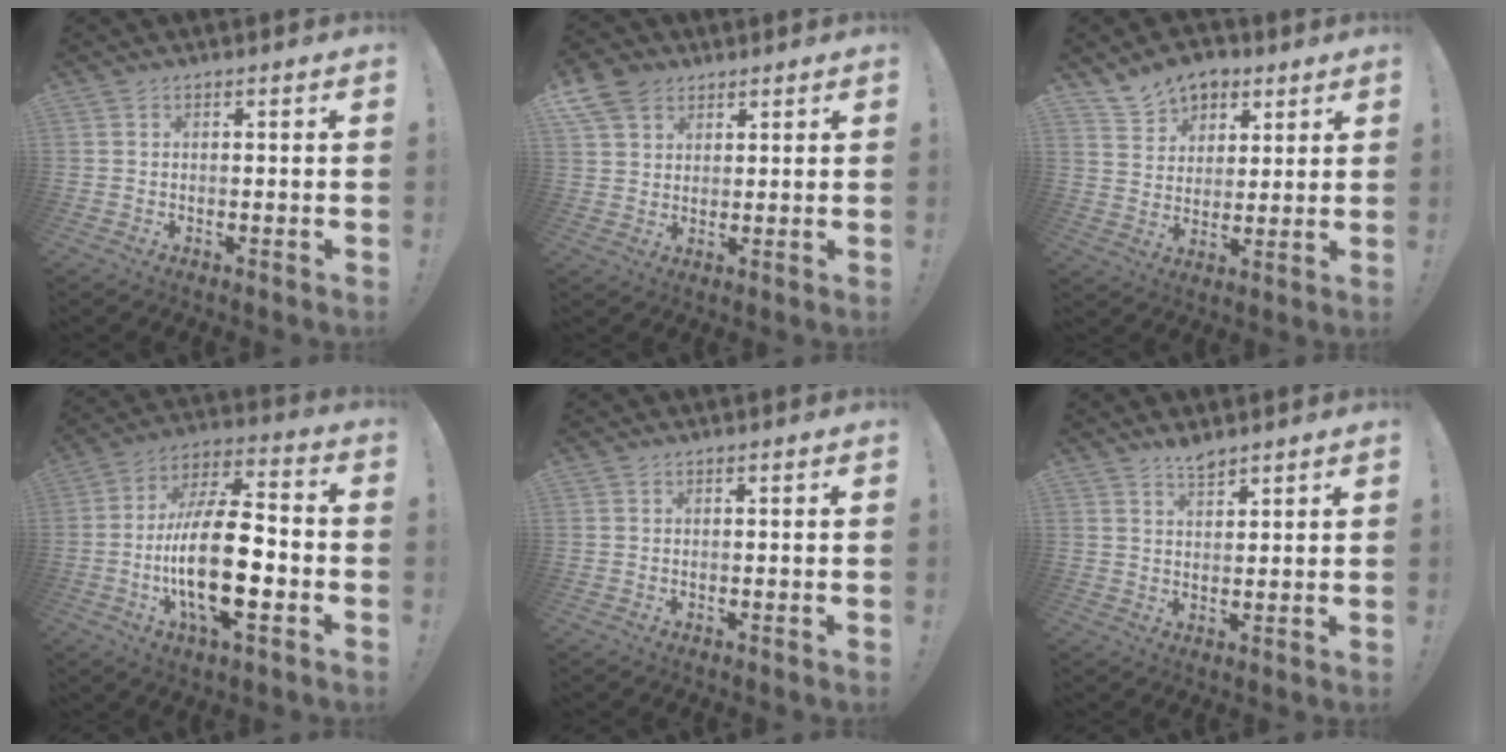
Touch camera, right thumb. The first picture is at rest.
{"total": 8.5, "force": [5.0, 6.0, 3.4], "torque": [-0.059, -0.016, 0.100]}
{"total": 10.2, "force": [6.8, 7.1, 2.6], "torque": [-0.047, -0.040, 0.135]}
{"total": 21.8, "force": [-4.3, 8.4, 19.6], "torque": [-0.369, 0.011, -0.072]}
{"total": 0.0}
{"total": 3.6, "force": [3.2, 1.0, 1.3], "torque": [-0.023, -0.018, 0.057]}